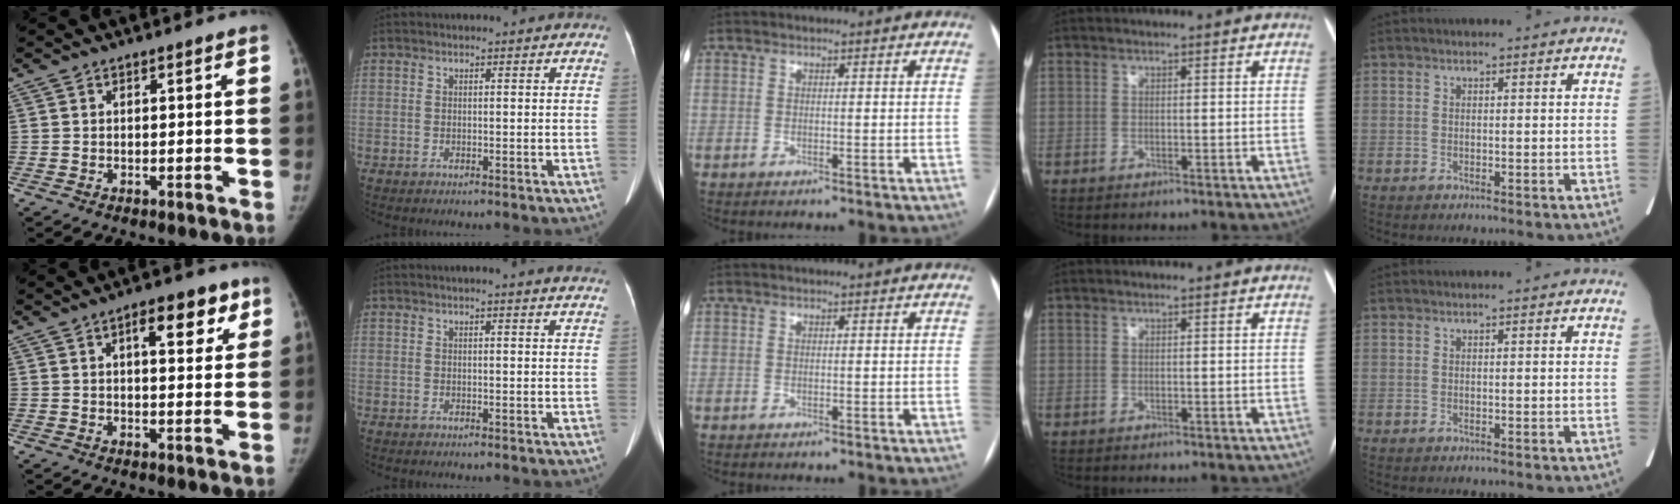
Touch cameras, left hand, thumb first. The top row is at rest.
{"thumb": {"total": 8.3, "force": [3.9, 3.6, 6.3], "torque": [-0.058, -0.010, 0.049]}, "index": {"total": 4.5, "force": [4.1, 0.2, 1.8], "torque": [-0.020, 0.008, 0.030]}}